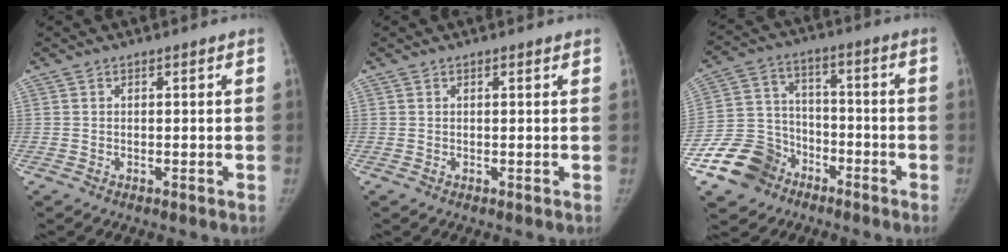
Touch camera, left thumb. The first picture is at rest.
{"total": 0.5, "force": [0.3, 0.1, 0.4], "torque": [-0.006, 0.001, 0.003]}
{"total": 12.5, "force": [-7.6, 9.5, 3.0], "torque": [-0.031, 0.063, -0.138]}